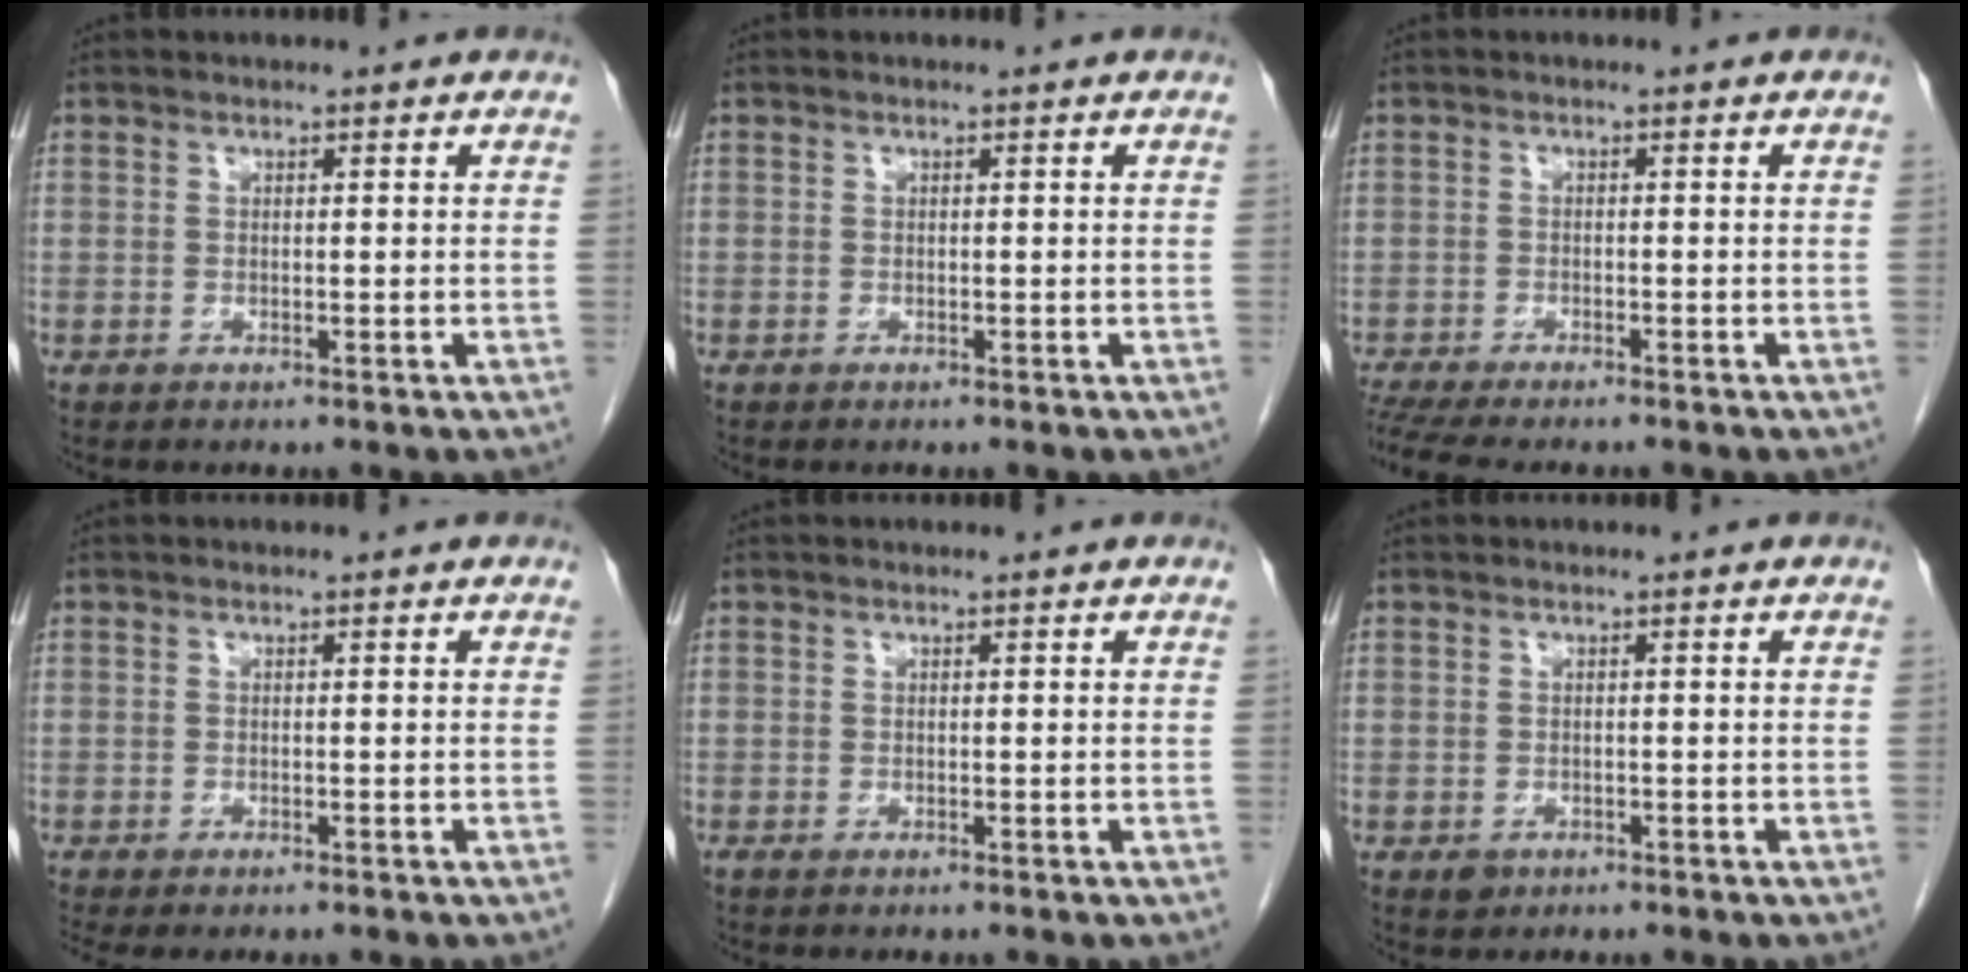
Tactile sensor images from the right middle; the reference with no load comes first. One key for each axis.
{"total": 0.0}
{"total": 4.5, "fx": -3.7, "fy": 0.7, "fz": 2.5, "tx": -0.042, "ty": -0.005, "tz": -0.061}
{"total": 2.1, "fx": -1.7, "fy": 0.6, "fz": 1.1, "tx": -0.010, "ty": -0.005, "tz": -0.021}
{"total": 0.0}
{"total": 1.3, "fx": -0.7, "fy": 1.0, "fz": 0.4, "tx": -0.006, "ty": 0.003, "tz": -0.005}